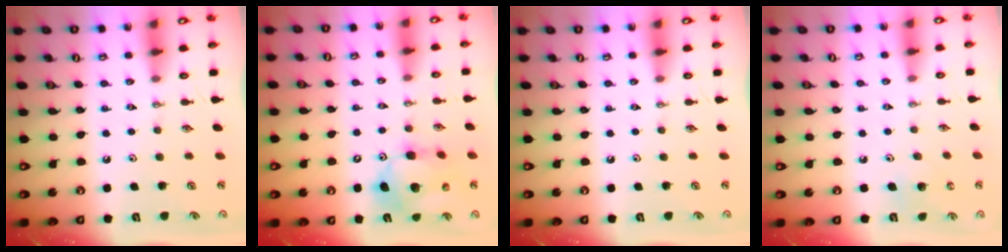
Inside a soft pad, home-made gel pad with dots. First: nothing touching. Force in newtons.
{"total": 12.9, "press": 12.6, "slide": 2.9}
{"total": 0.0}
{"total": 6.0, "press": 6.0, "slide": 0.6}